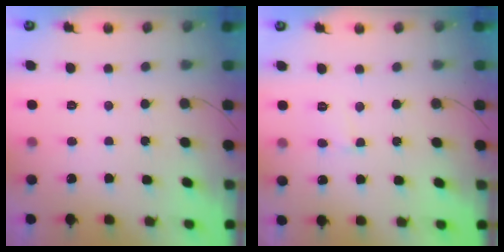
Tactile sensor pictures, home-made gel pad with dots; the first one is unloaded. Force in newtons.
{"total": 2.6, "press": 2.6, "slide": 0.3}